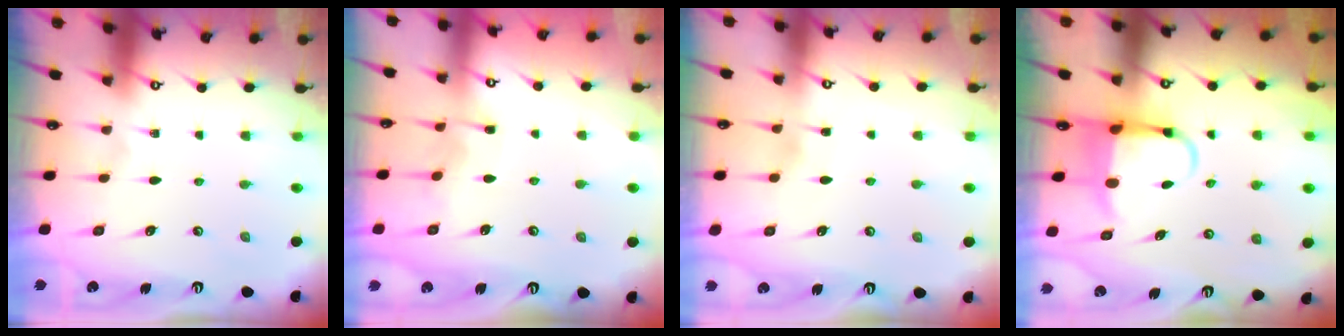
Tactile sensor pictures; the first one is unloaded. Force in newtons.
{"total": 4.3, "press": 4.3, "slide": 0.5}
{"total": 2.6, "press": 2.5, "slide": 0.2}
{"total": 5.7, "press": 5.5, "slide": 1.5}